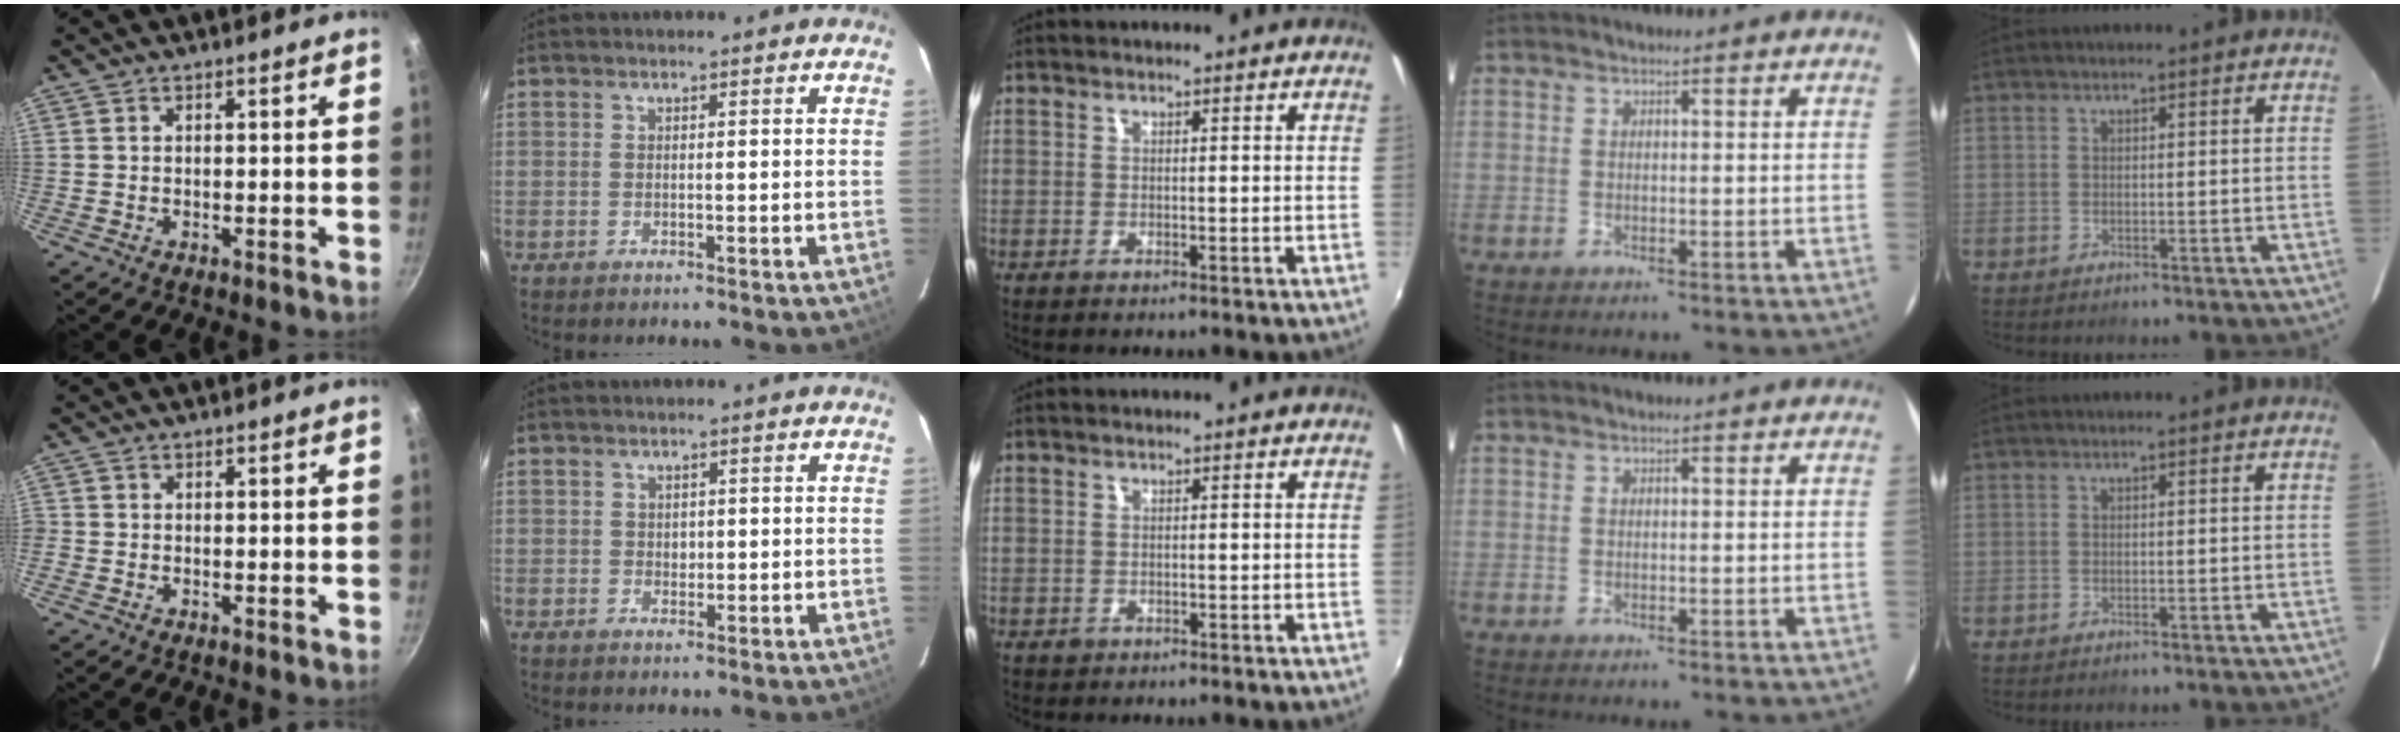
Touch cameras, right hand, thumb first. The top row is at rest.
{"thumb": {"total": 0.8, "force": [-0.3, 0.7, 0.1], "torque": [-0.002, 0.001, -0.010]}, "index": {"total": 1.3, "force": [0.0, 1.2, 0.5], "torque": [-0.005, 0.002, 0.001]}, "middle": {"total": 1.0, "force": [-0.4, 0.8, 0.2], "torque": [-0.005, -0.003, -0.004]}}